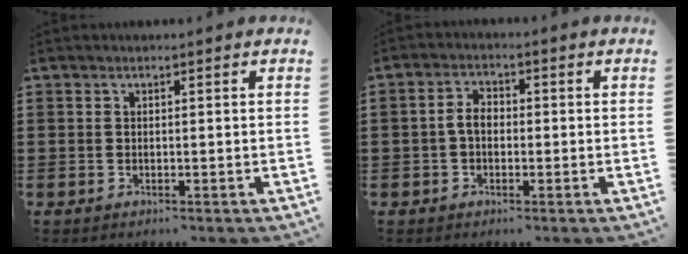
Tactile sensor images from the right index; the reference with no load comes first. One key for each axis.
{"total": 3.2, "fx": -0.5, "fy": 2.0, "fz": 2.5, "tx": -0.056, "ty": 0.003, "tz": -0.013}